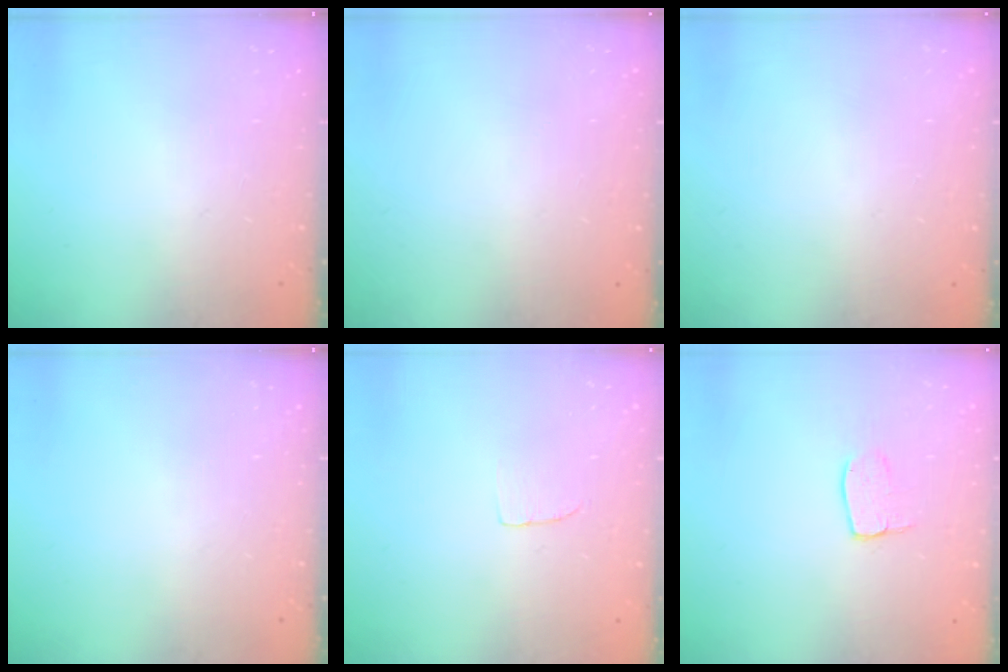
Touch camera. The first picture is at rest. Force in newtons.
{"total": 0.0}
{"total": 0.0}
{"total": 0.0}
{"total": 3.1, "press": 3.0, "slide": 0.3}
{"total": 6.3, "press": 6.3, "slide": 0.2}